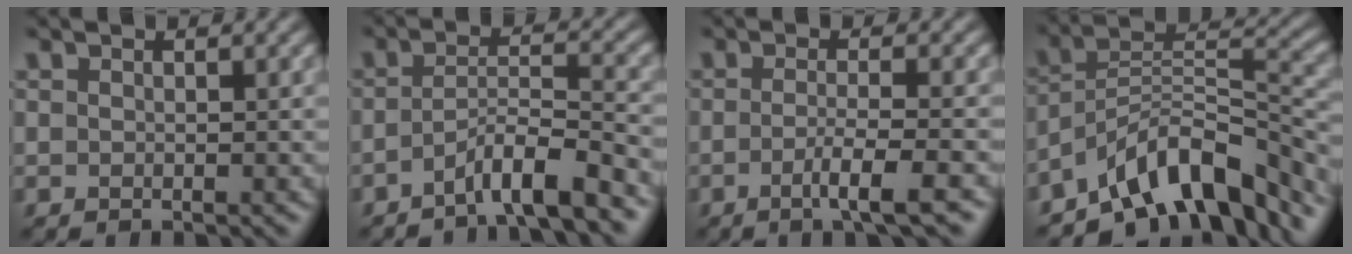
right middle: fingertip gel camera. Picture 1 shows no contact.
{"total": 4.7, "force": [-3.1, 0.6, 3.5], "torque": [-0.059, 0.011, -0.062]}
{"total": 3.9, "force": [-1.6, 0.6, 3.5], "torque": [-0.055, -0.001, -0.038]}
{"total": 10.5, "force": [-7.4, 3.8, 6.4], "torque": [-0.089, 0.009, -0.144]}